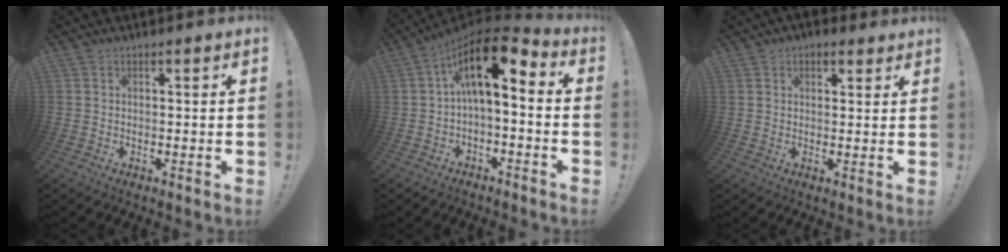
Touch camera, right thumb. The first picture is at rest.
{"total": 12.4, "force": [3.6, 4.6, 10.9], "torque": [-0.188, -0.021, 0.058]}
{"total": 2.8, "force": [1.9, 2.0, 0.5], "torque": [0.001, -0.004, 0.034]}